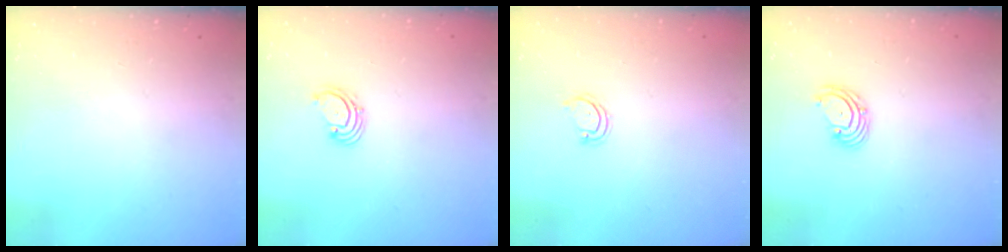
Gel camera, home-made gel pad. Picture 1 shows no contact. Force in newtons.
{"total": 1.9, "press": 1.8, "slide": 0.2}
{"total": 2.8, "press": 2.8, "slide": 0.3}
{"total": 3.4, "press": 3.3, "slide": 0.5}